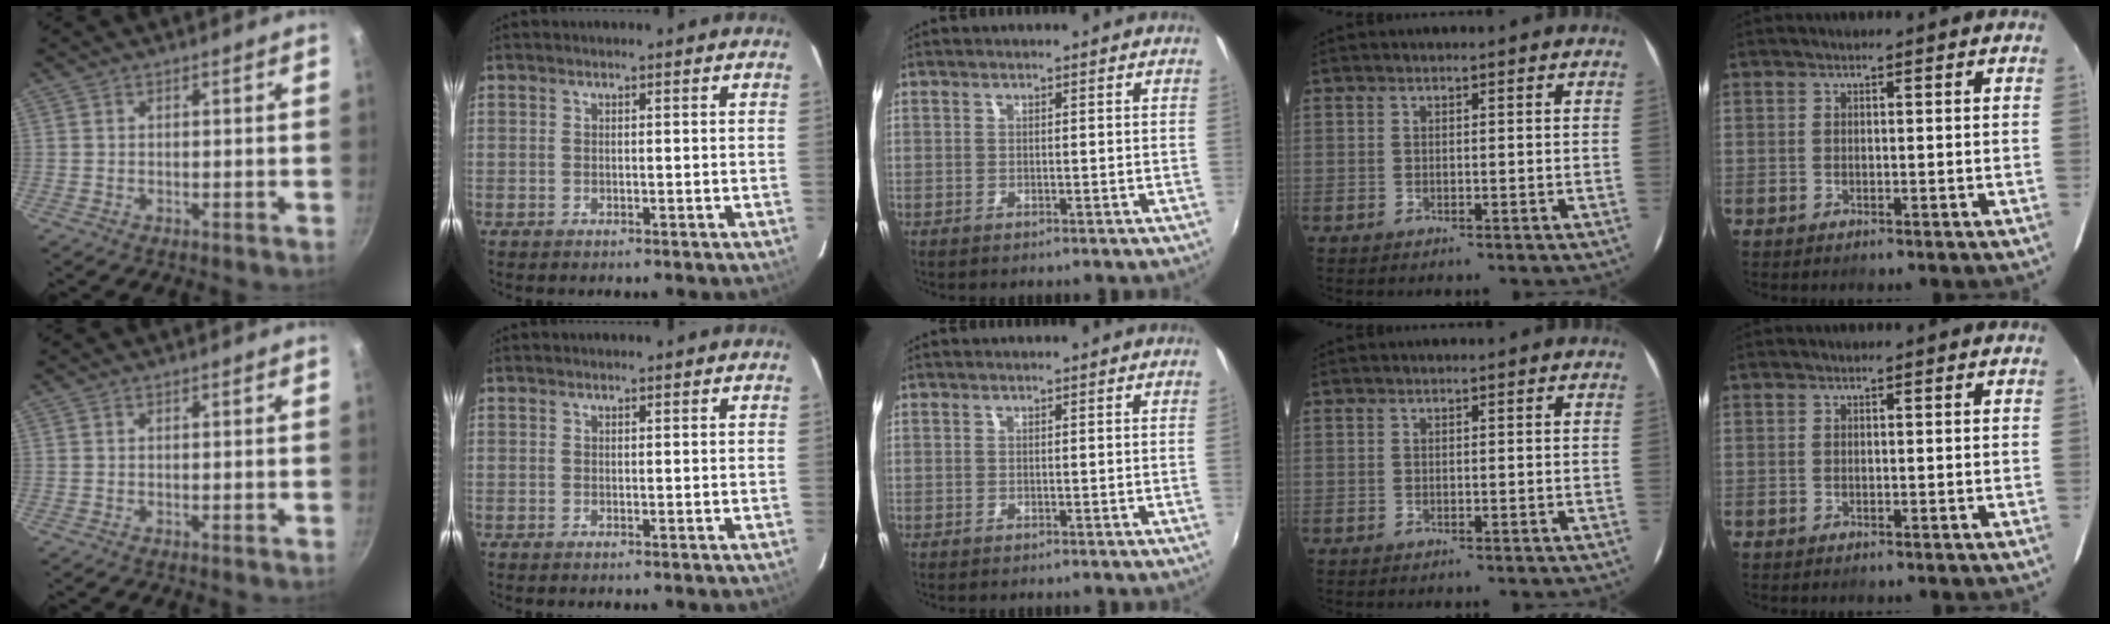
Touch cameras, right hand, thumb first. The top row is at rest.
{}